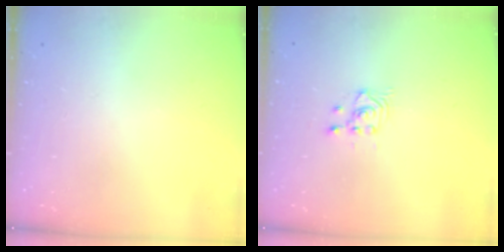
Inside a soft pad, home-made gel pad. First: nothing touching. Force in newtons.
{"total": 2.6, "press": 2.6, "slide": 0.1}